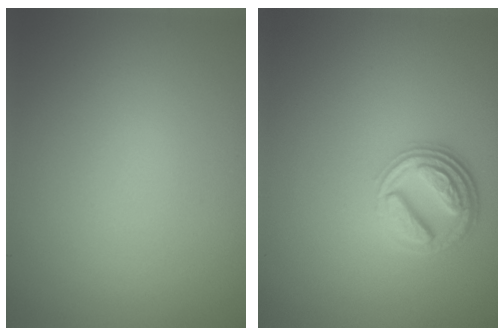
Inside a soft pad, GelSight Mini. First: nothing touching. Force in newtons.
{"total": 4.5, "press": 3.4, "slide": 3.0}